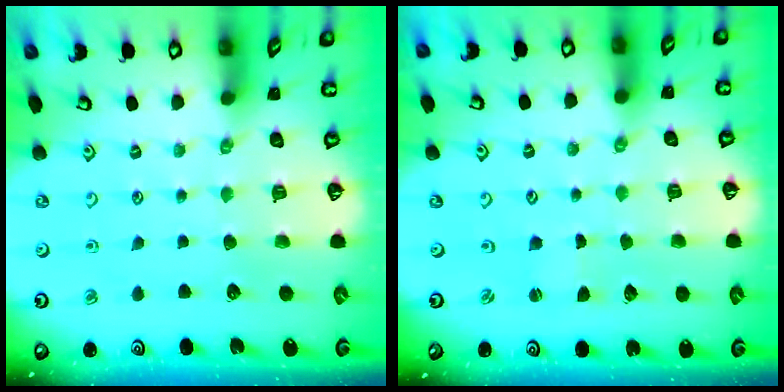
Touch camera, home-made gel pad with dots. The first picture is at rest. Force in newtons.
{"total": 0.0}